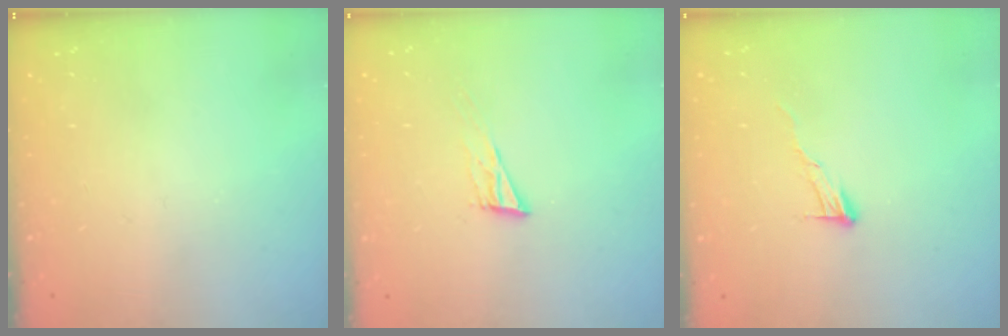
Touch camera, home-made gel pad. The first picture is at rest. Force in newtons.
{"total": 6.4, "press": 6.4, "slide": 1.0}
{"total": 6.6, "press": 6.6, "slide": 0.5}